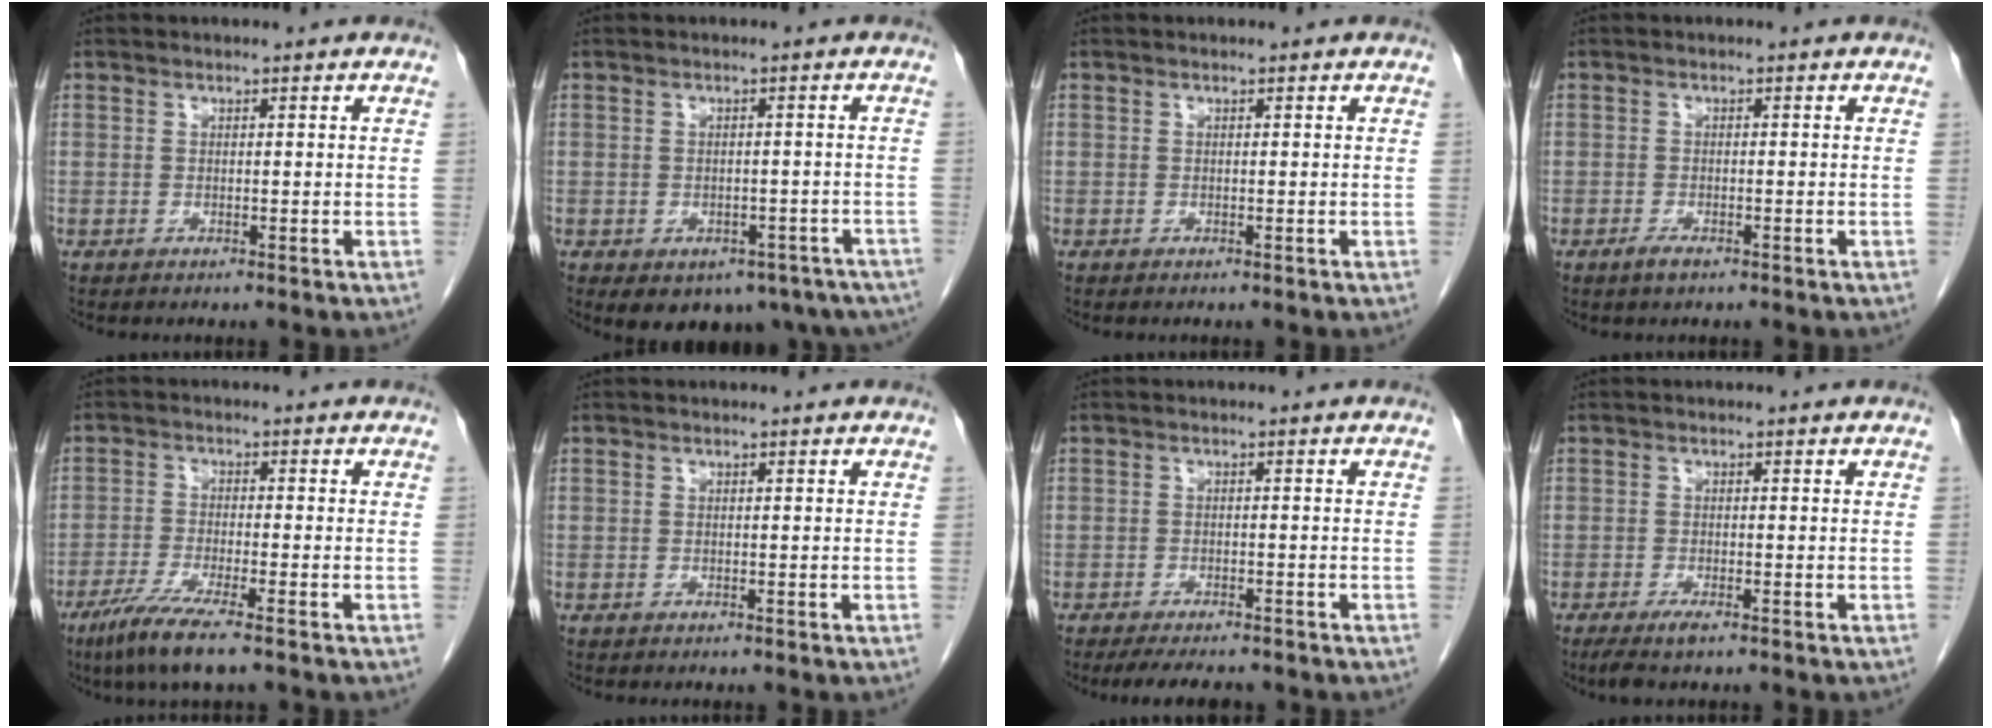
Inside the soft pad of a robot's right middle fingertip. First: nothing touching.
{"total": 13.5, "force": [-8.5, 8.4, 6.2], "torque": [-0.088, -0.002, -0.090]}
{"total": 0.0}
{"total": 1.6, "force": [-1.1, 0.4, 1.1], "torque": [-0.024, -0.002, -0.019]}
{"total": 7.2, "force": [-4.9, -0.1, 5.2], "torque": [-0.101, -0.021, -0.089]}
{"total": 0.0}
{"total": 6.1, "force": [-5.2, 1.4, 2.8], "torque": [-0.038, -0.009, -0.077]}
{"total": 2.6, "force": [-1.7, 0.3, 1.9], "torque": [-0.039, -0.008, -0.033]}